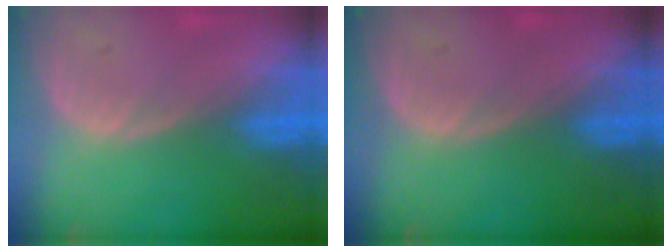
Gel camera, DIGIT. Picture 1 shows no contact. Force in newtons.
{"total": 0.0}